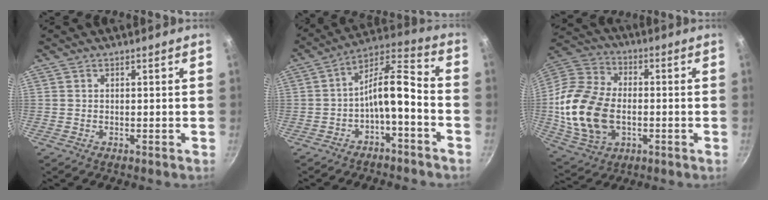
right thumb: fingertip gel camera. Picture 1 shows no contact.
{"total": 10.6, "force": [-4.1, 3.6, 9.0], "torque": [-0.166, 0.059, -0.071]}
{"total": 19.5, "force": [-2.2, 13.2, 14.1], "torque": [-0.267, 0.020, -0.038]}